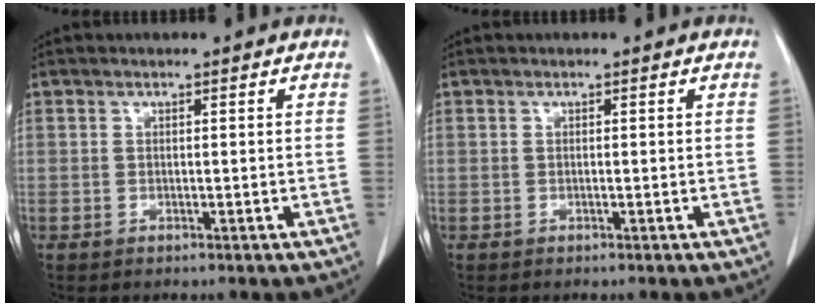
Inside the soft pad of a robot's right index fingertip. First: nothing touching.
{"total": 0.0}